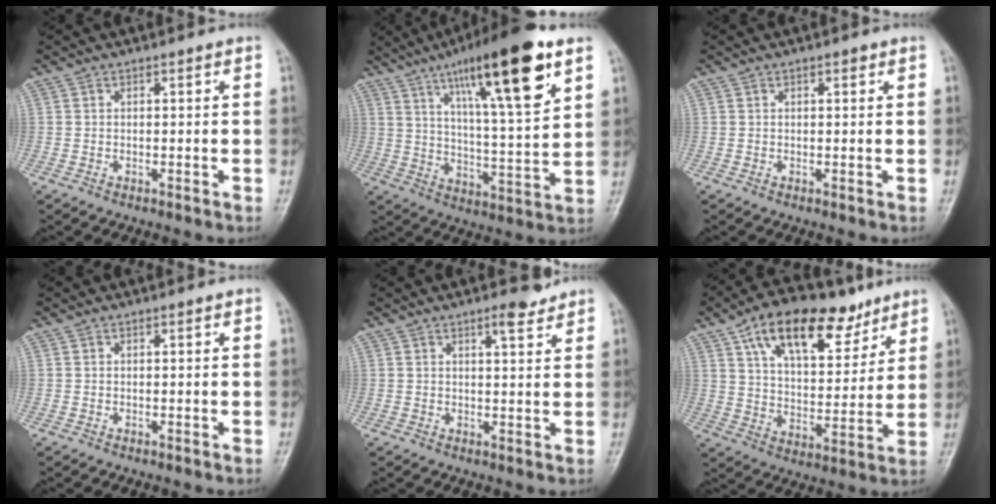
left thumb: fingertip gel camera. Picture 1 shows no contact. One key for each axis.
{"total": 20.7, "fx": 11.1, "fy": 3.7, "fz": 17.0, "tx": -0.253, "ty": -0.037, "tz": 0.181}
{"total": 1.1, "fx": 0.6, "fy": 0.5, "fz": 0.7, "tx": -0.008, "ty": 0.000, "tz": 0.007}
{"total": 0.0}
{"total": 3.6, "fx": 2.7, "fy": 0.9, "fz": 2.3, "tx": -0.030, "ty": -0.018, "tz": 0.039}
{"total": 19.1, "fx": 11.2, "fy": 9.5, "fz": 12.2, "tx": -0.155, "ty": -0.032, "tz": 0.188}